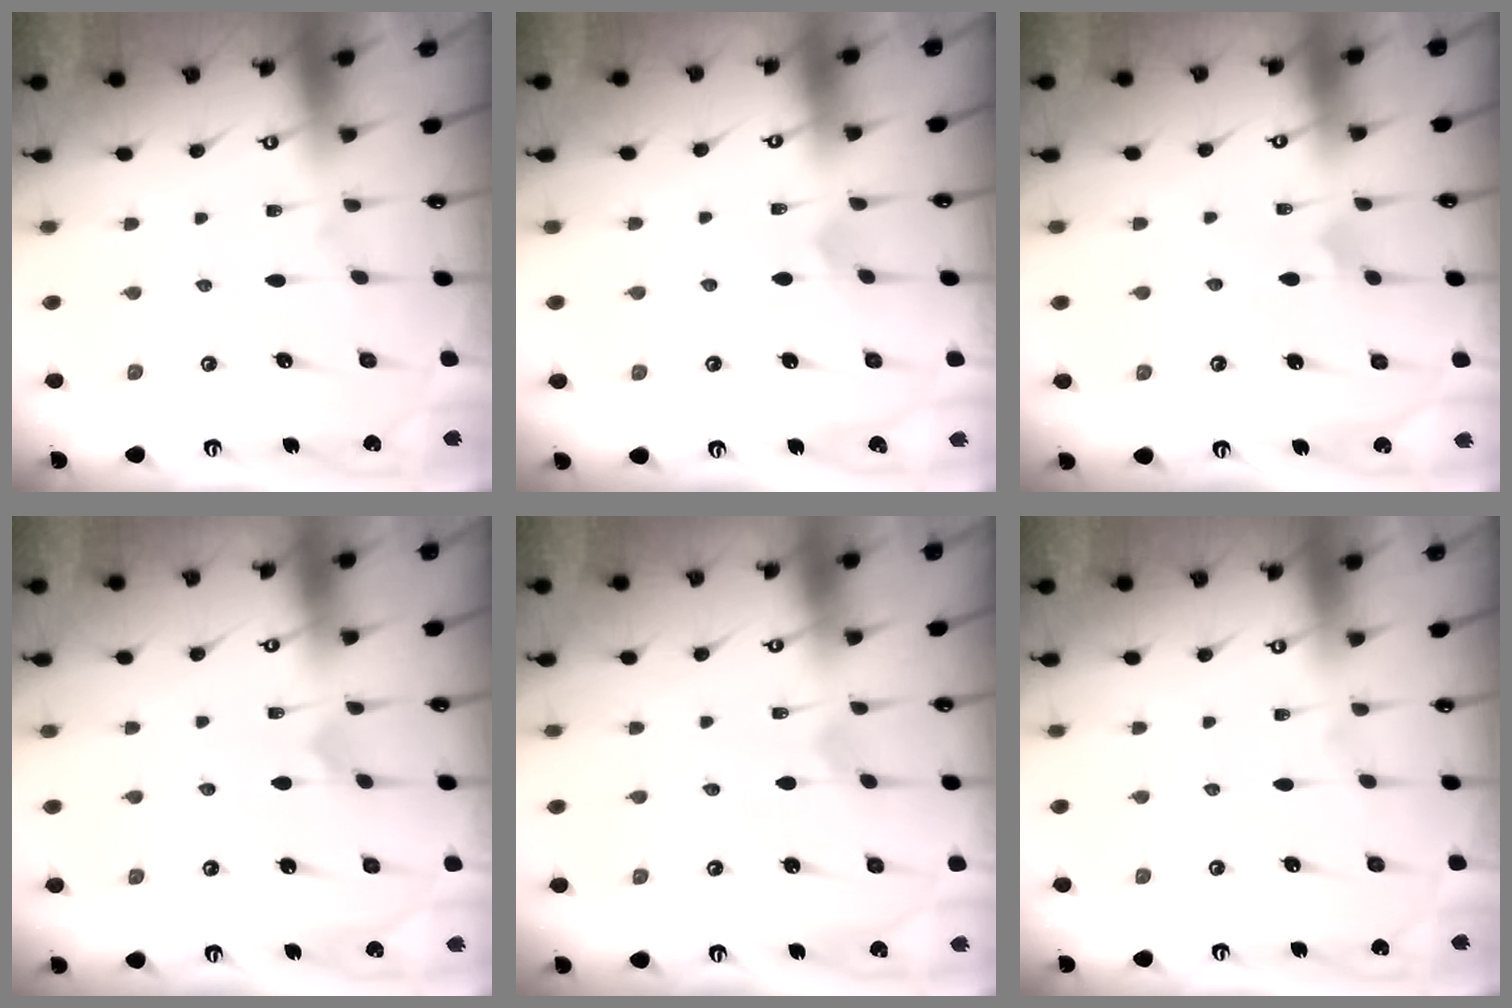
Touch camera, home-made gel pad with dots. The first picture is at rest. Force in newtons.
{"total": 4.1, "press": 4.1, "slide": 0.2}
{"total": 5.7, "press": 5.7, "slide": 0.5}
{"total": 3.1, "press": 3.1, "slide": 0.2}
{"total": 0.8, "press": 0.8, "slide": 0.0}
{"total": 0.0}